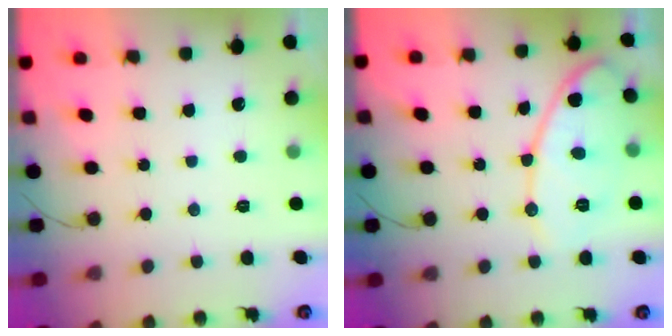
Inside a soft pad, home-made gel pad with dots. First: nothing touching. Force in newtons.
{"total": 12.2, "press": 12.1, "slide": 0.6}